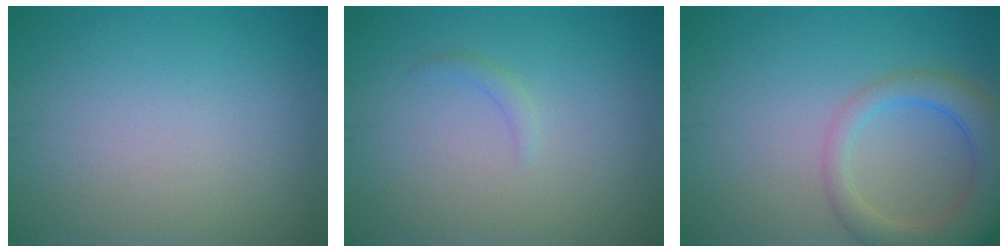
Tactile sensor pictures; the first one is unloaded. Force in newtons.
{"total": 0.8, "press": 0.8, "slide": 0.1}
{"total": 5.6, "press": 5.6, "slide": 0.4}